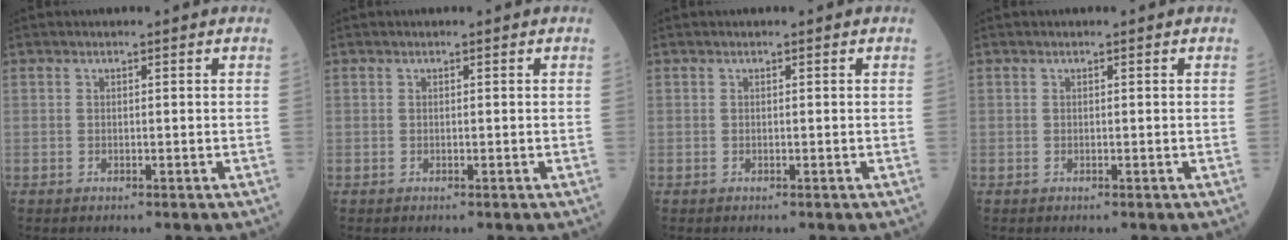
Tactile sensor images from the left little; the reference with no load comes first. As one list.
[{"total": 0.0}, {"total": 0.0}, {"total": 0.0}]